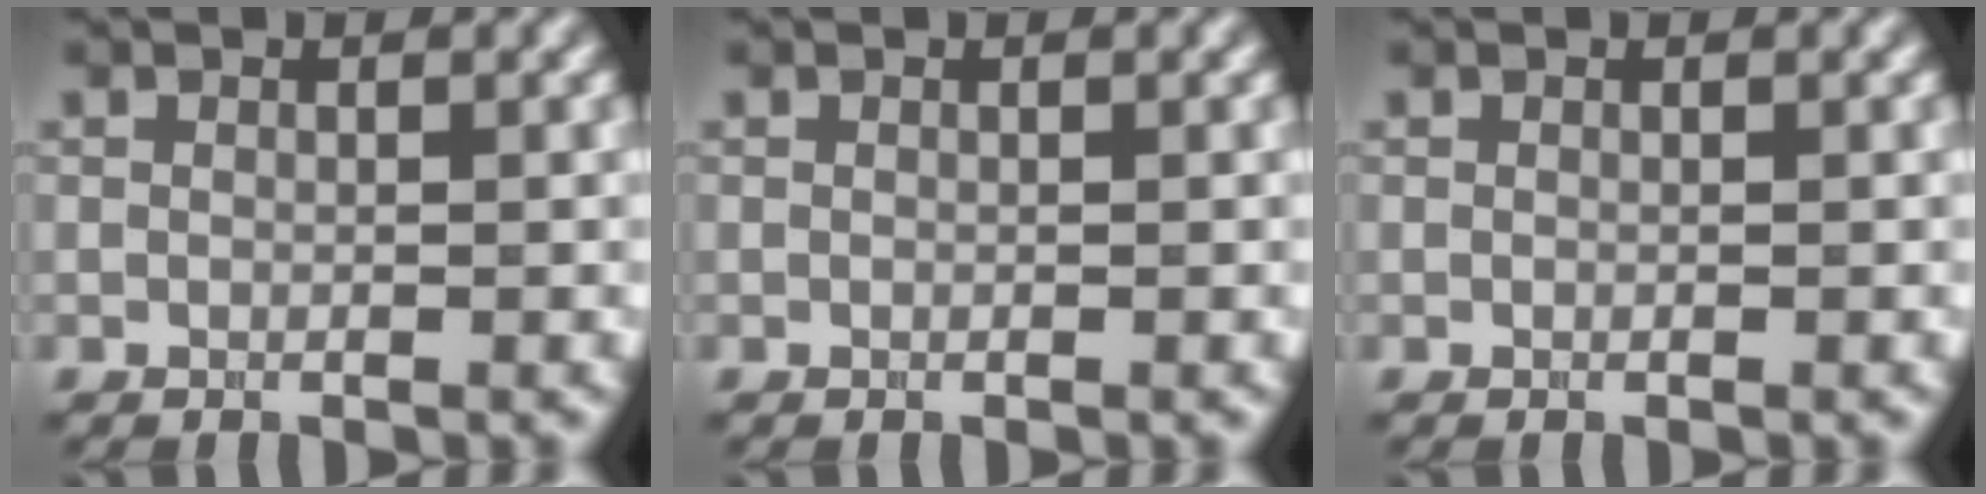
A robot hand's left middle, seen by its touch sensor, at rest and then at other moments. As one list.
[{"total": 0.0}, {"total": 0.0}]